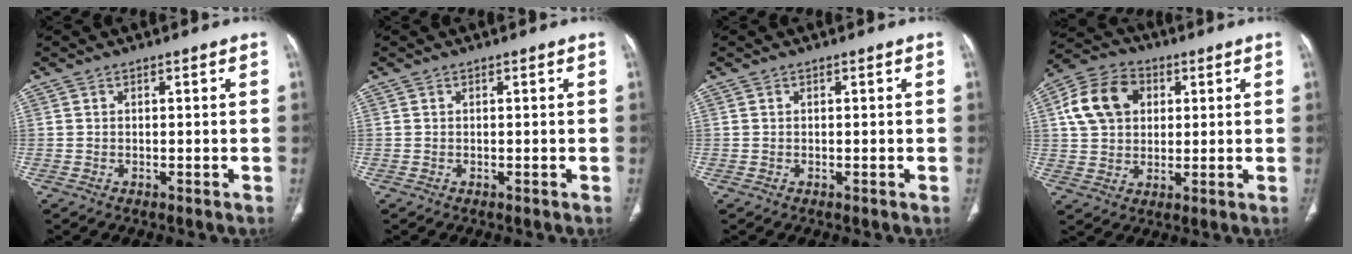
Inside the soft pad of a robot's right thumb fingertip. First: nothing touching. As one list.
[{"total": 0.0}, {"total": 0.0}, {"total": 12.6, "force": [3.4, 9.5, 7.5], "torque": [-0.122, 0.010, 0.055]}]